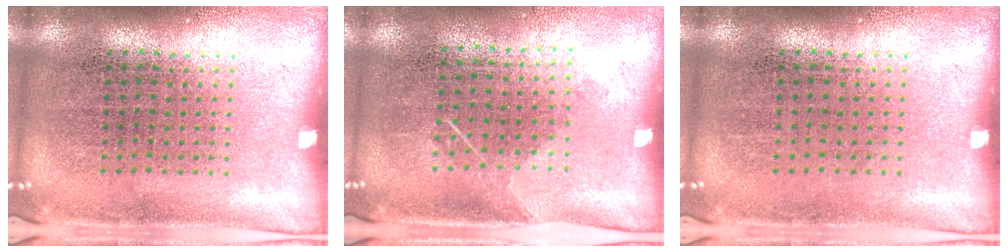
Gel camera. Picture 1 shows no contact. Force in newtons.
{"total": 1.2, "press": 0.9, "slide": 0.8}
{"total": 0.0}